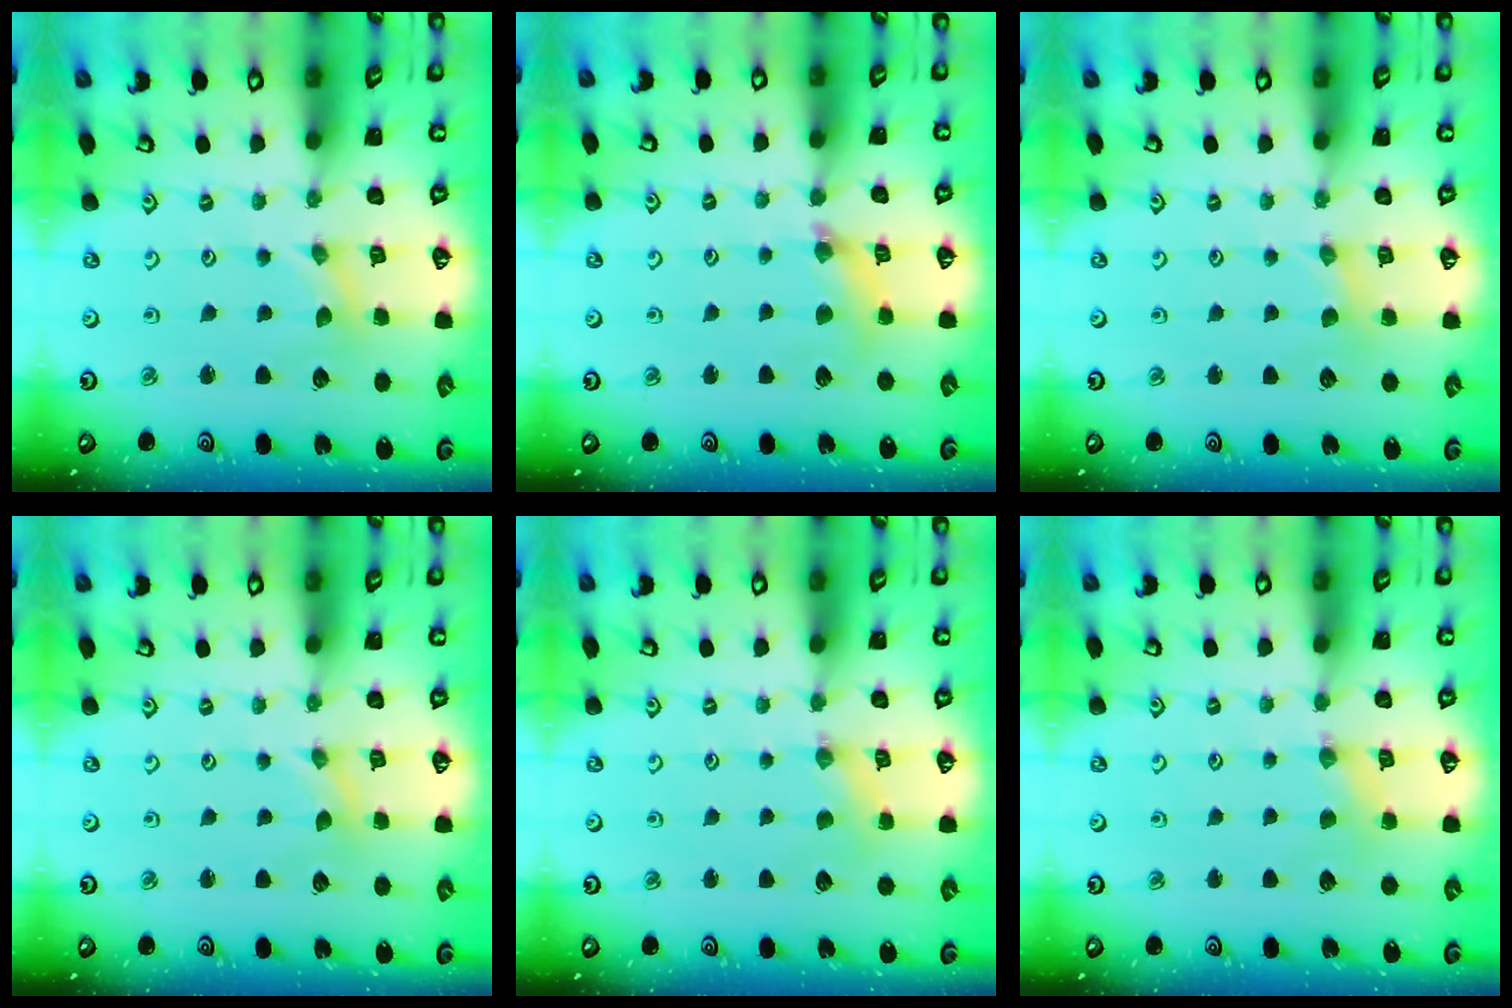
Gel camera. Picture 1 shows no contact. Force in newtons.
{"total": 6.1, "press": 6.1, "slide": 0.7}
{"total": 1.6, "press": 1.6, "slide": 0.3}
{"total": 0.0}
{"total": 2.8, "press": 2.7, "slide": 0.4}
{"total": 2.0, "press": 1.9, "slide": 0.3}